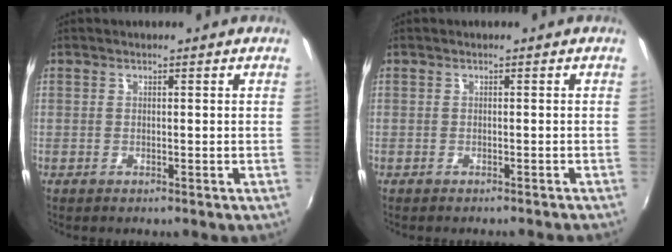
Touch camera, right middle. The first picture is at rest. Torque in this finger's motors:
{"motor_torque": [0.02, -0.11, -0.02, 0.01]}